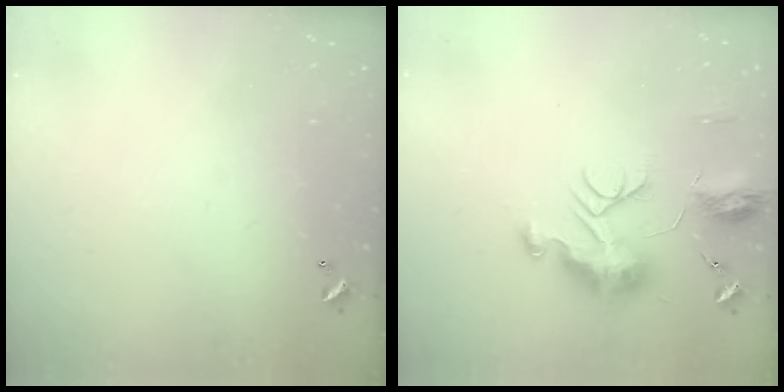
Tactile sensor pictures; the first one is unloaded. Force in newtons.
{"total": 12.0, "press": 12.0, "slide": 0.6}